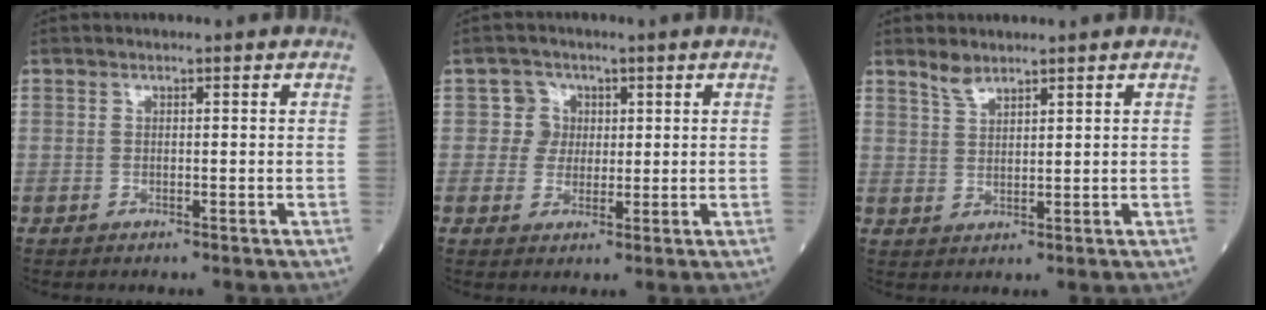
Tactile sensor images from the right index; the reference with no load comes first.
{"total": 3.4, "force": [0.8, 3.3, 0.0], "torque": [0.010, 0.005, 0.008]}
{"total": 2.5, "force": [2.3, 0.5, 0.9], "torque": [-0.019, 0.001, 0.048]}